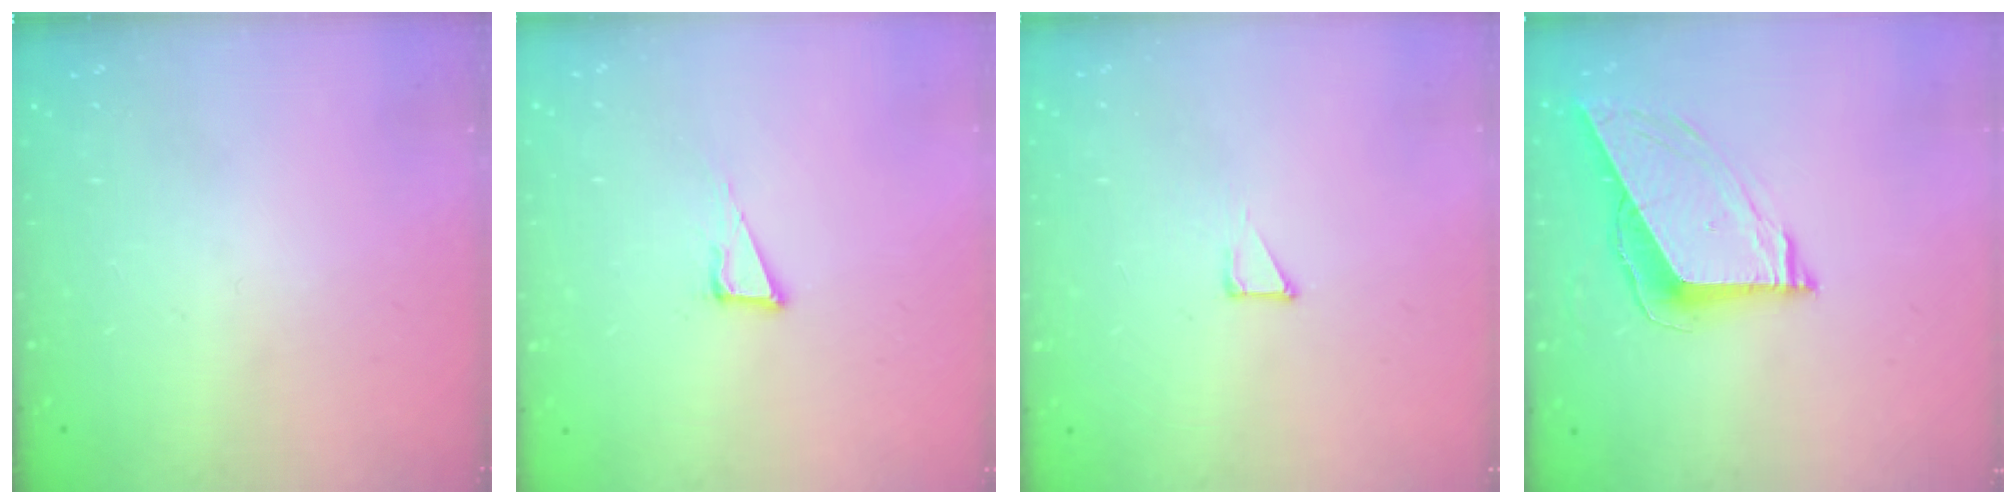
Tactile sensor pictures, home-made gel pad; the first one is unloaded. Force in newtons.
{"total": 5.5, "press": 4.7, "slide": 2.8}
{"total": 2.7, "press": 2.7, "slide": 0.3}
{"total": 8.9, "press": 8.9, "slide": 1.2}